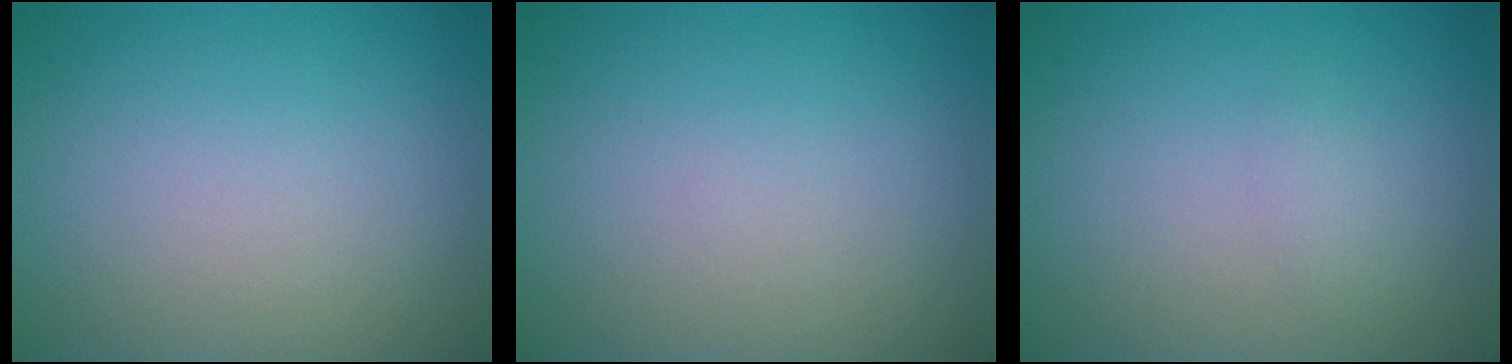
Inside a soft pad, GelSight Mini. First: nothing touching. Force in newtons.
{"total": 0.0}
{"total": 2.1, "press": 2.1, "slide": 0.2}